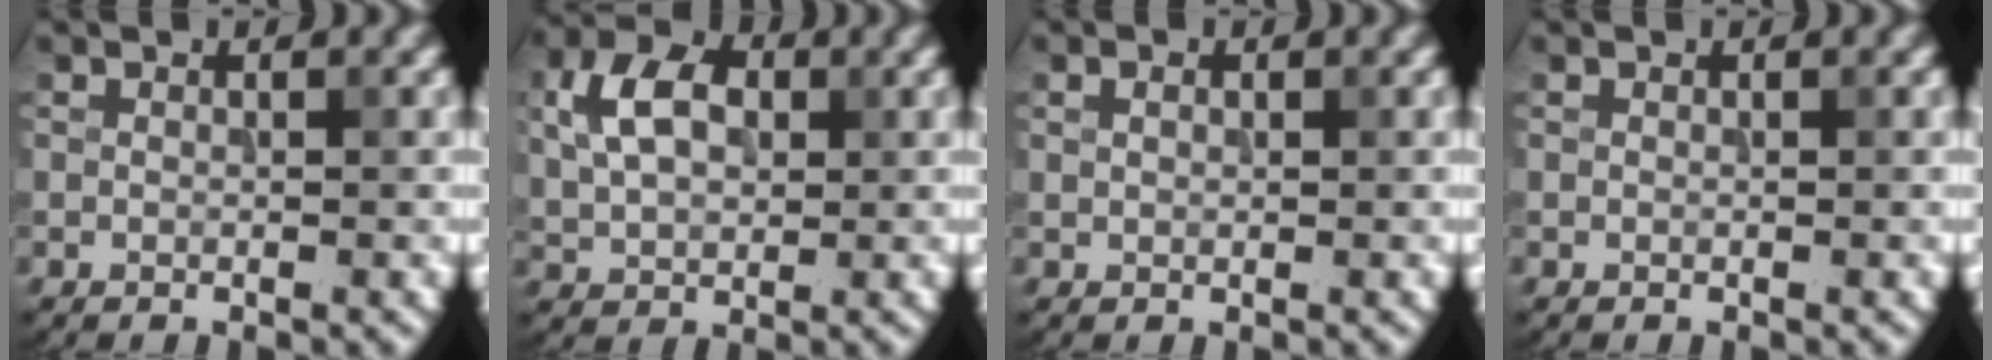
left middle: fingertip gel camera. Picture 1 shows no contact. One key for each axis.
{"total": 5.9, "fx": 1.5, "fy": 4.0, "fz": 4.1, "tx": -0.087, "ty": 0.012, "tz": 0.021}
{"total": 0.8, "fx": 0.4, "fy": 0.6, "fz": 0.5, "tx": -0.011, "ty": 0.001, "tz": 0.006}
{"total": 0.0}